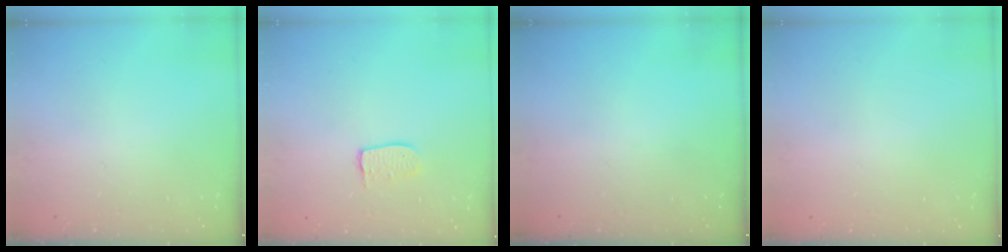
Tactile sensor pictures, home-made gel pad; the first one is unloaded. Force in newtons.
{"total": 6.0, "press": 6.0, "slide": 0.3}
{"total": 0.0}
{"total": 0.0}